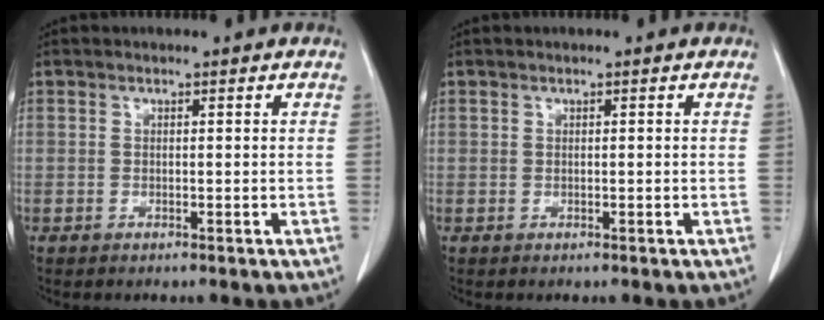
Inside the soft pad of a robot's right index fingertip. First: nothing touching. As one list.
[{"total": 0.0}]